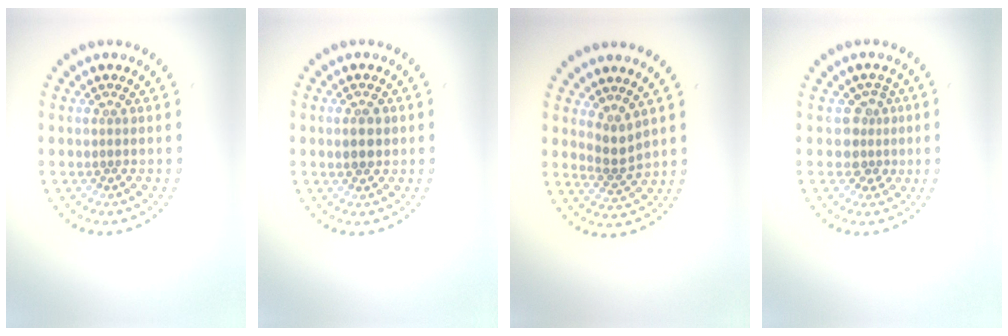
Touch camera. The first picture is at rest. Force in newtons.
{"total": 2.1, "press": 2.1, "slide": 0.5}
{"total": 2.0, "press": 1.5, "slide": 1.3}
{"total": 2.5, "press": 1.9, "slide": 1.6}